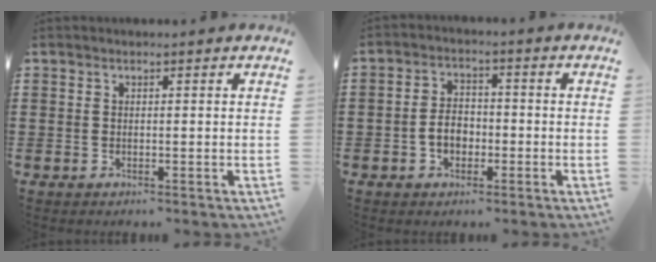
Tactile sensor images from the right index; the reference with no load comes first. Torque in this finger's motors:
{"motor_torque": [1.29, 0.85, 0.14, 0.09]}